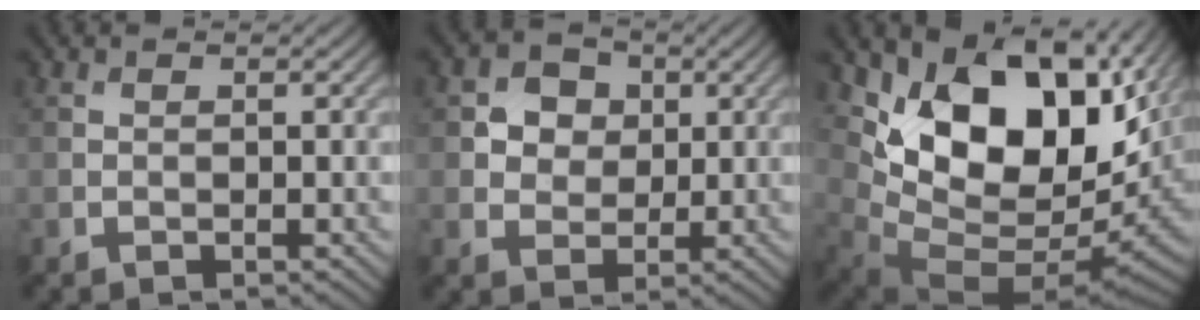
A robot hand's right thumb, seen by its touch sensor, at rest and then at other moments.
{"total": 4.8, "force": [1.2, 4.2, 2.0], "torque": [-0.051, 0.002, 0.013]}
{"total": 16.4, "force": [5.2, 9.5, 12.3], "torque": [-0.222, -0.016, 0.114]}